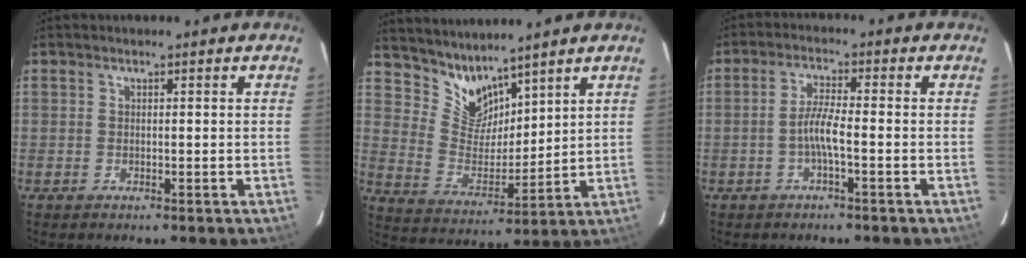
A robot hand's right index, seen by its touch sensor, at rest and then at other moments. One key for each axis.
{"total": 8.6, "fx": 7.6, "fy": 3.3, "fz": 2.2, "tx": -0.040, "ty": -0.007, "tz": 0.157}
{"total": 4.0, "fx": -1.5, "fy": 0.0, "fz": 3.7, "tx": -0.079, "ty": 0.005, "tz": -0.030}